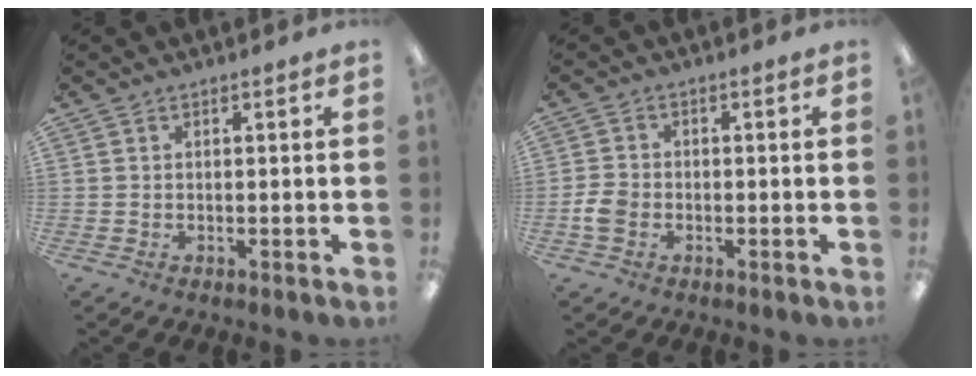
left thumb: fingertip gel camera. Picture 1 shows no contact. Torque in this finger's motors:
{"motor_torque": [-0.05, 0.05, 0.00, 0.03, 0.00]}